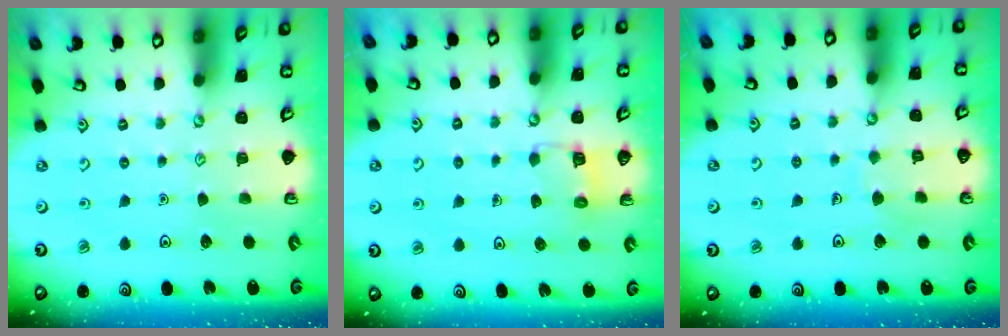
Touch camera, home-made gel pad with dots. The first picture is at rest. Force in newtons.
{"total": 2.8, "press": 2.8, "slide": 0.2}
{"total": 5.4, "press": 5.4, "slide": 0.3}